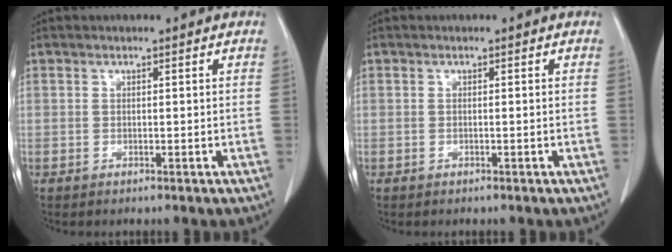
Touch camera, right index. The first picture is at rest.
{"total": 0.0}